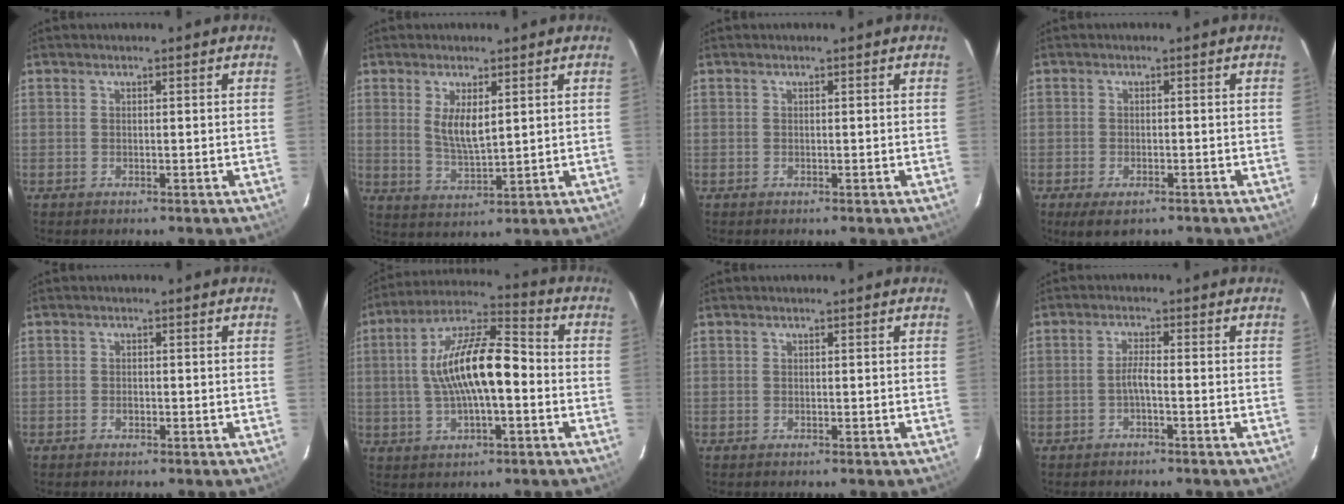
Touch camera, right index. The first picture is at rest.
{"total": 6.1, "force": [1.7, 2.1, 5.4], "torque": [-0.098, -0.009, 0.039]}
{"total": 0.0}
{"total": 4.9, "force": [-3.2, 2.1, 3.0], "torque": [-0.066, -0.019, -0.053]}
{"total": 0.9, "force": [-0.5, 0.6, 0.4], "torque": [-0.006, 0.001, -0.008]}
{"total": 15.0, "force": [-1.0, 4.9, 14.2], "torque": [-0.260, 0.019, -0.022]}
{"total": 0.0}
{"total": 2.1, "force": [-1.1, 0.0, 1.8], "torque": [-0.036, 0.004, -0.021]}